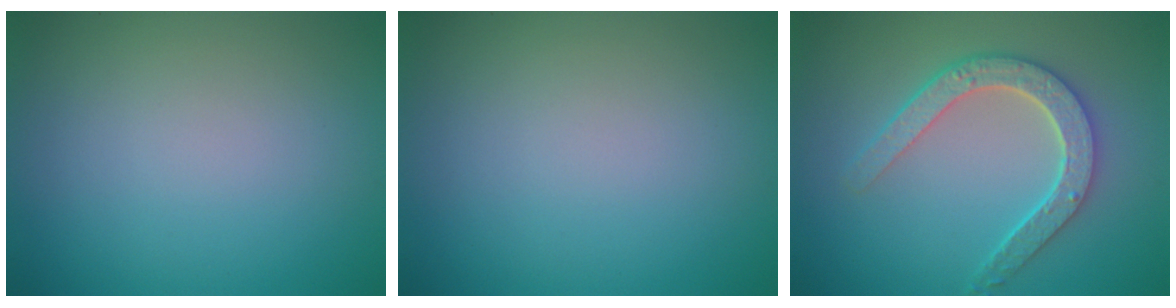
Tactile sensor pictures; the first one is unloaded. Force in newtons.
{"total": 0.0}
{"total": 4.6, "press": 3.7, "slide": 2.6}